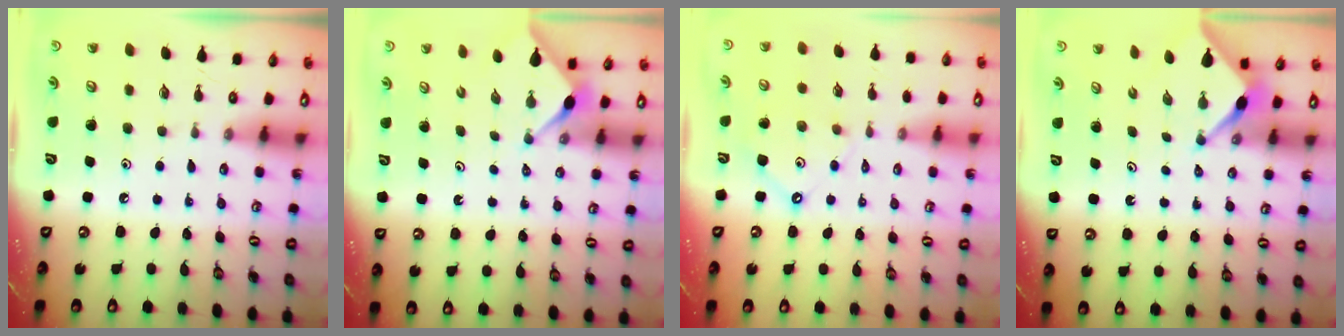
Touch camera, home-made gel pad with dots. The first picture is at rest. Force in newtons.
{"total": 3.0, "press": 3.0, "slide": 0.3}
{"total": 6.2, "press": 6.2, "slide": 0.6}
{"total": 3.8, "press": 3.8, "slide": 0.3}